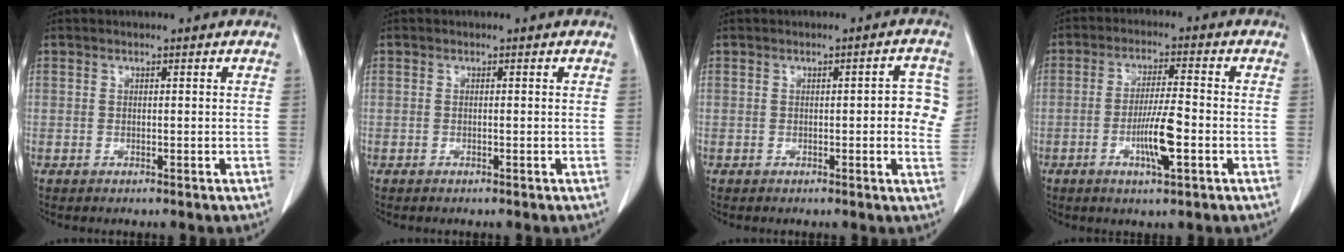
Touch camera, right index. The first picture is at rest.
{"total": 0.0}
{"total": 5.2, "force": [0.5, 1.5, 5.0], "torque": [-0.049, 0.005, 0.001]}
{"total": 6.8, "force": [-2.1, 0.6, 6.4], "torque": [-0.120, -0.003, -0.036]}